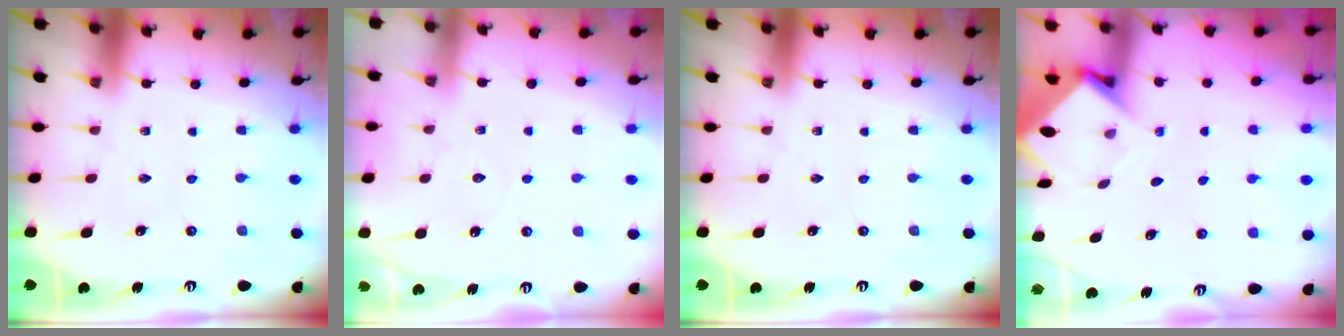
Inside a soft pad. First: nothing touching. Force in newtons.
{"total": 2.4, "press": 2.4, "slide": 0.3}
{"total": 0.0}
{"total": 3.9, "press": 3.9, "slide": 0.3}